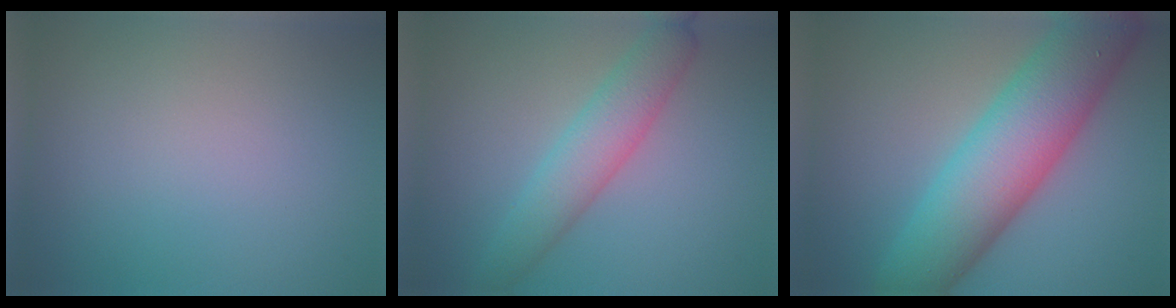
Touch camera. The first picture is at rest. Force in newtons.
{"total": 4.2, "press": 4.2, "slide": 0.3}
{"total": 10.7, "press": 10.7, "slide": 0.2}